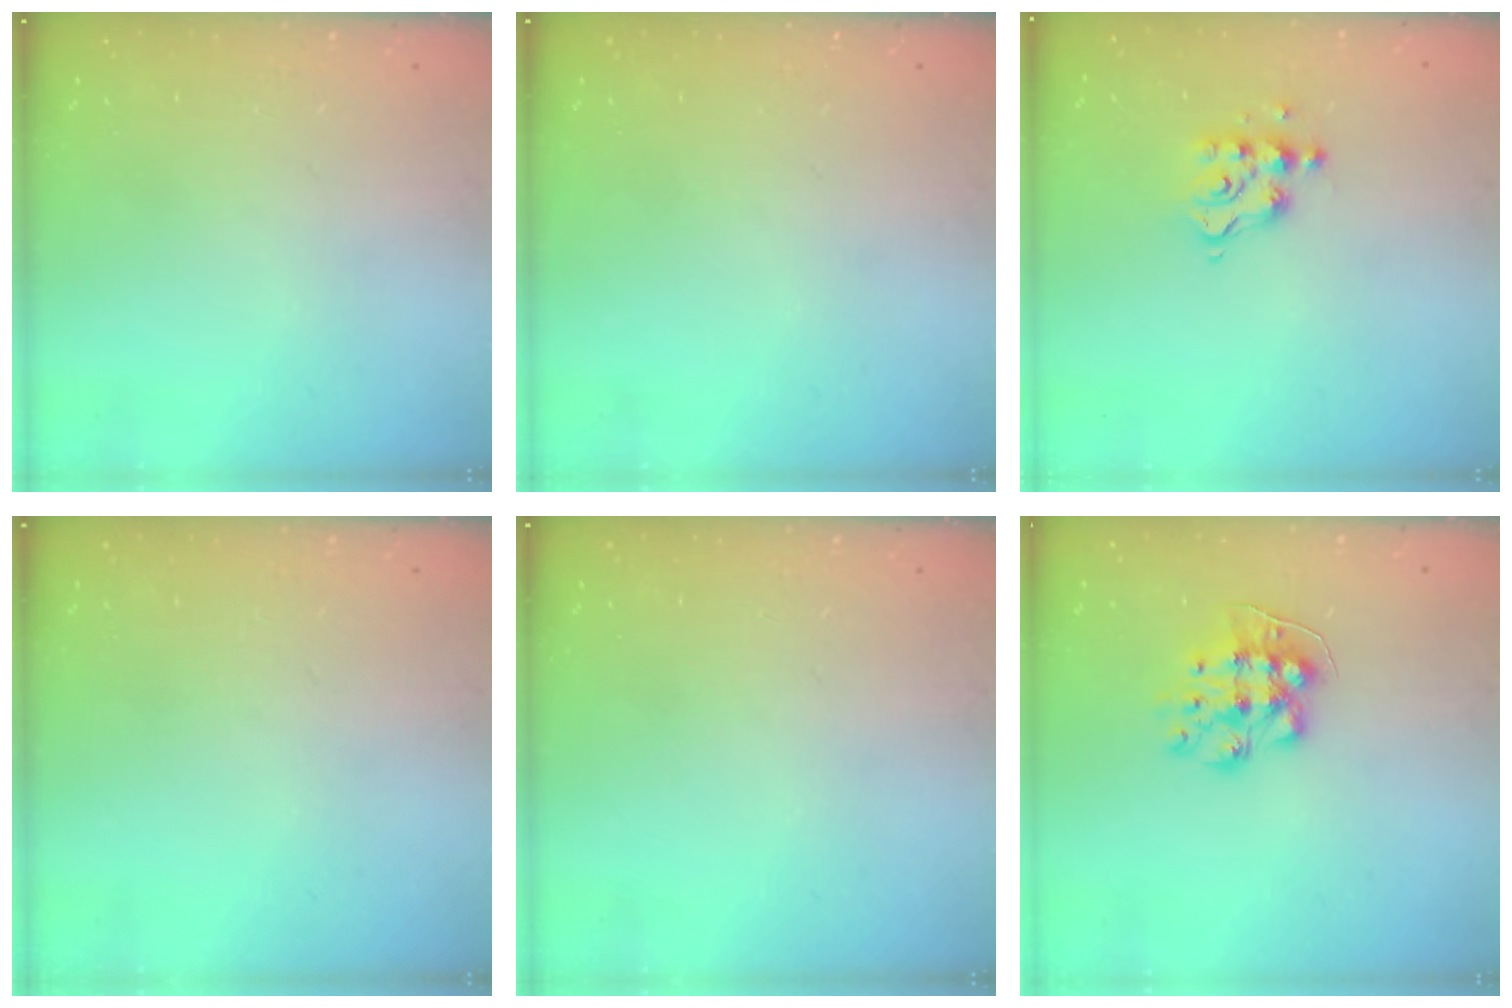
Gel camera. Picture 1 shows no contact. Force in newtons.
{"total": 0.0}
{"total": 6.8, "press": 6.8, "slide": 0.3}
{"total": 0.0}
{"total": 0.0}
{"total": 9.3, "press": 9.3, "slide": 0.3}